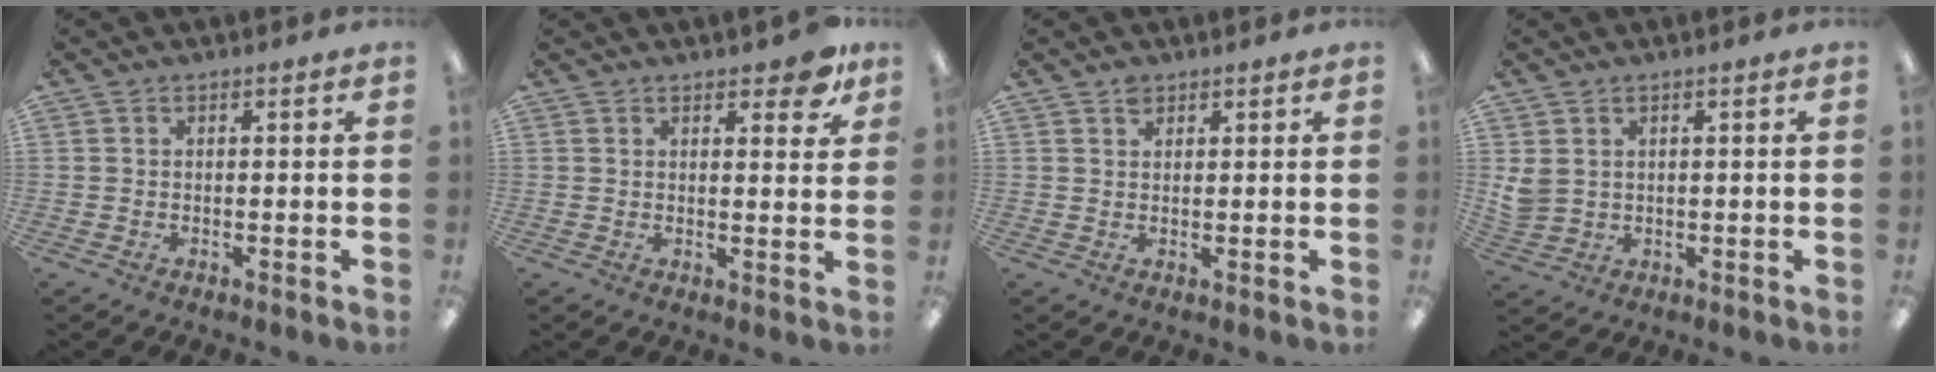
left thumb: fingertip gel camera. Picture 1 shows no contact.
{"total": 5.5, "force": [4.0, 2.1, 3.1], "torque": [-0.022, -0.026, 0.064]}
{"total": 1.7, "force": [1.4, 0.8, 0.3], "torque": [-0.001, -0.006, 0.026]}
{"total": 3.5, "force": [1.8, 2.7, 1.3], "torque": [-0.031, 0.001, 0.037]}